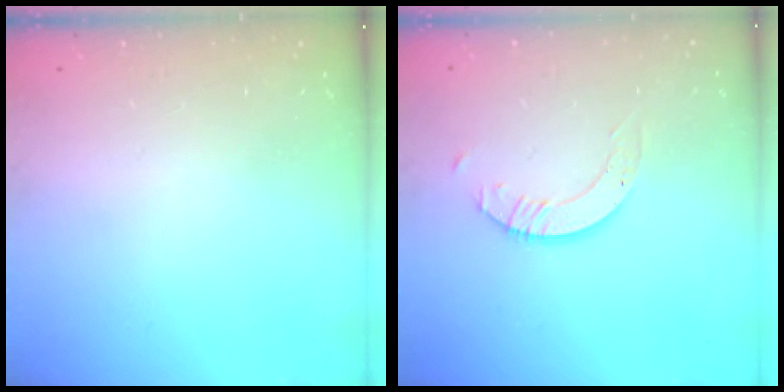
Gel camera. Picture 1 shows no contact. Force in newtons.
{"total": 3.5, "press": 3.5, "slide": 0.1}